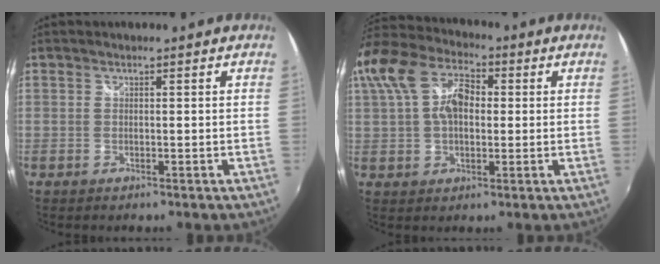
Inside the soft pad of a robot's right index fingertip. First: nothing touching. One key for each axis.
{"total": 16.1, "fx": 3.8, "fy": 10.3, "fz": 11.9, "tx": -0.245, "ty": 0.032, "tz": 0.064}